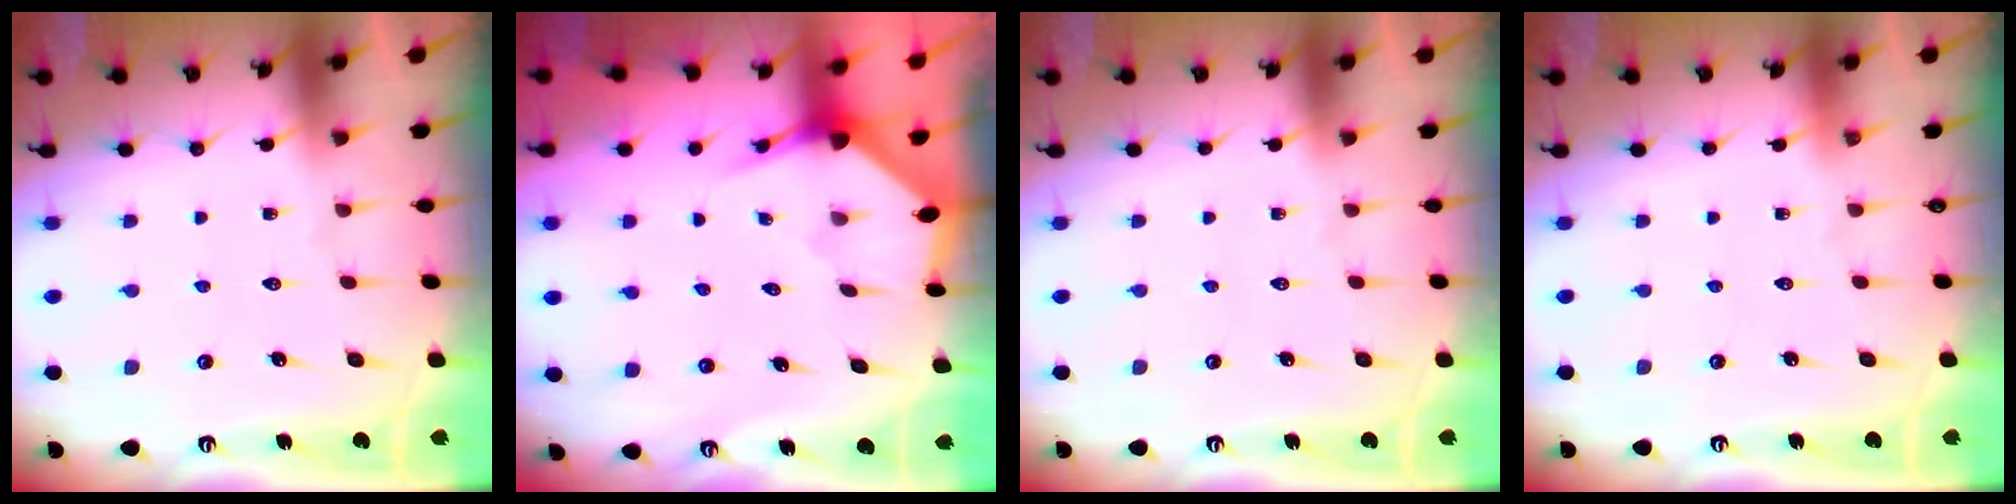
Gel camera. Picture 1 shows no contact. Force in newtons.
{"total": 2.9, "press": 2.9, "slide": 0.3}
{"total": 0.0}
{"total": 0.0}